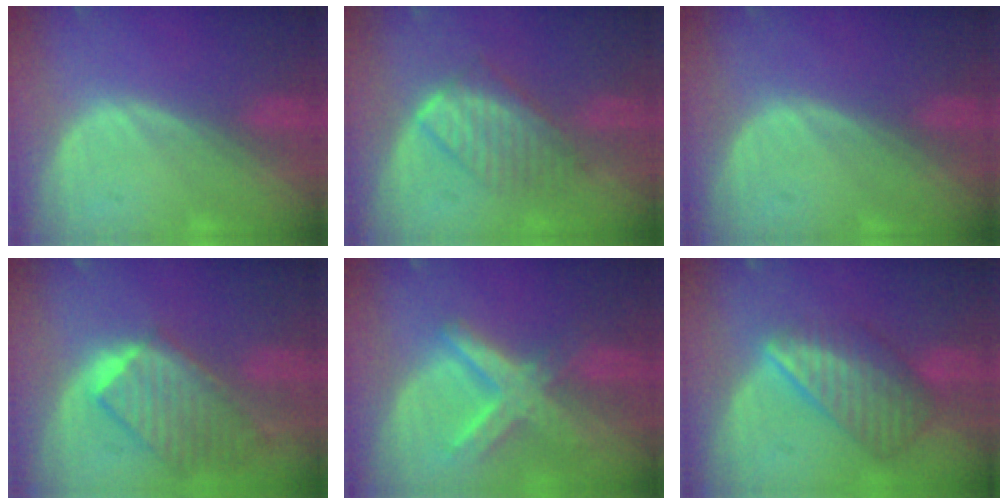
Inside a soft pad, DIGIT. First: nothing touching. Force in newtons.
{"total": 6.0, "press": 5.9, "slide": 1.1}
{"total": 0.0}
{"total": 9.7, "press": 8.5, "slide": 4.7}
{"total": 8.3, "press": 7.1, "slide": 4.3}
{"total": 8.6, "press": 7.5, "slide": 4.1}